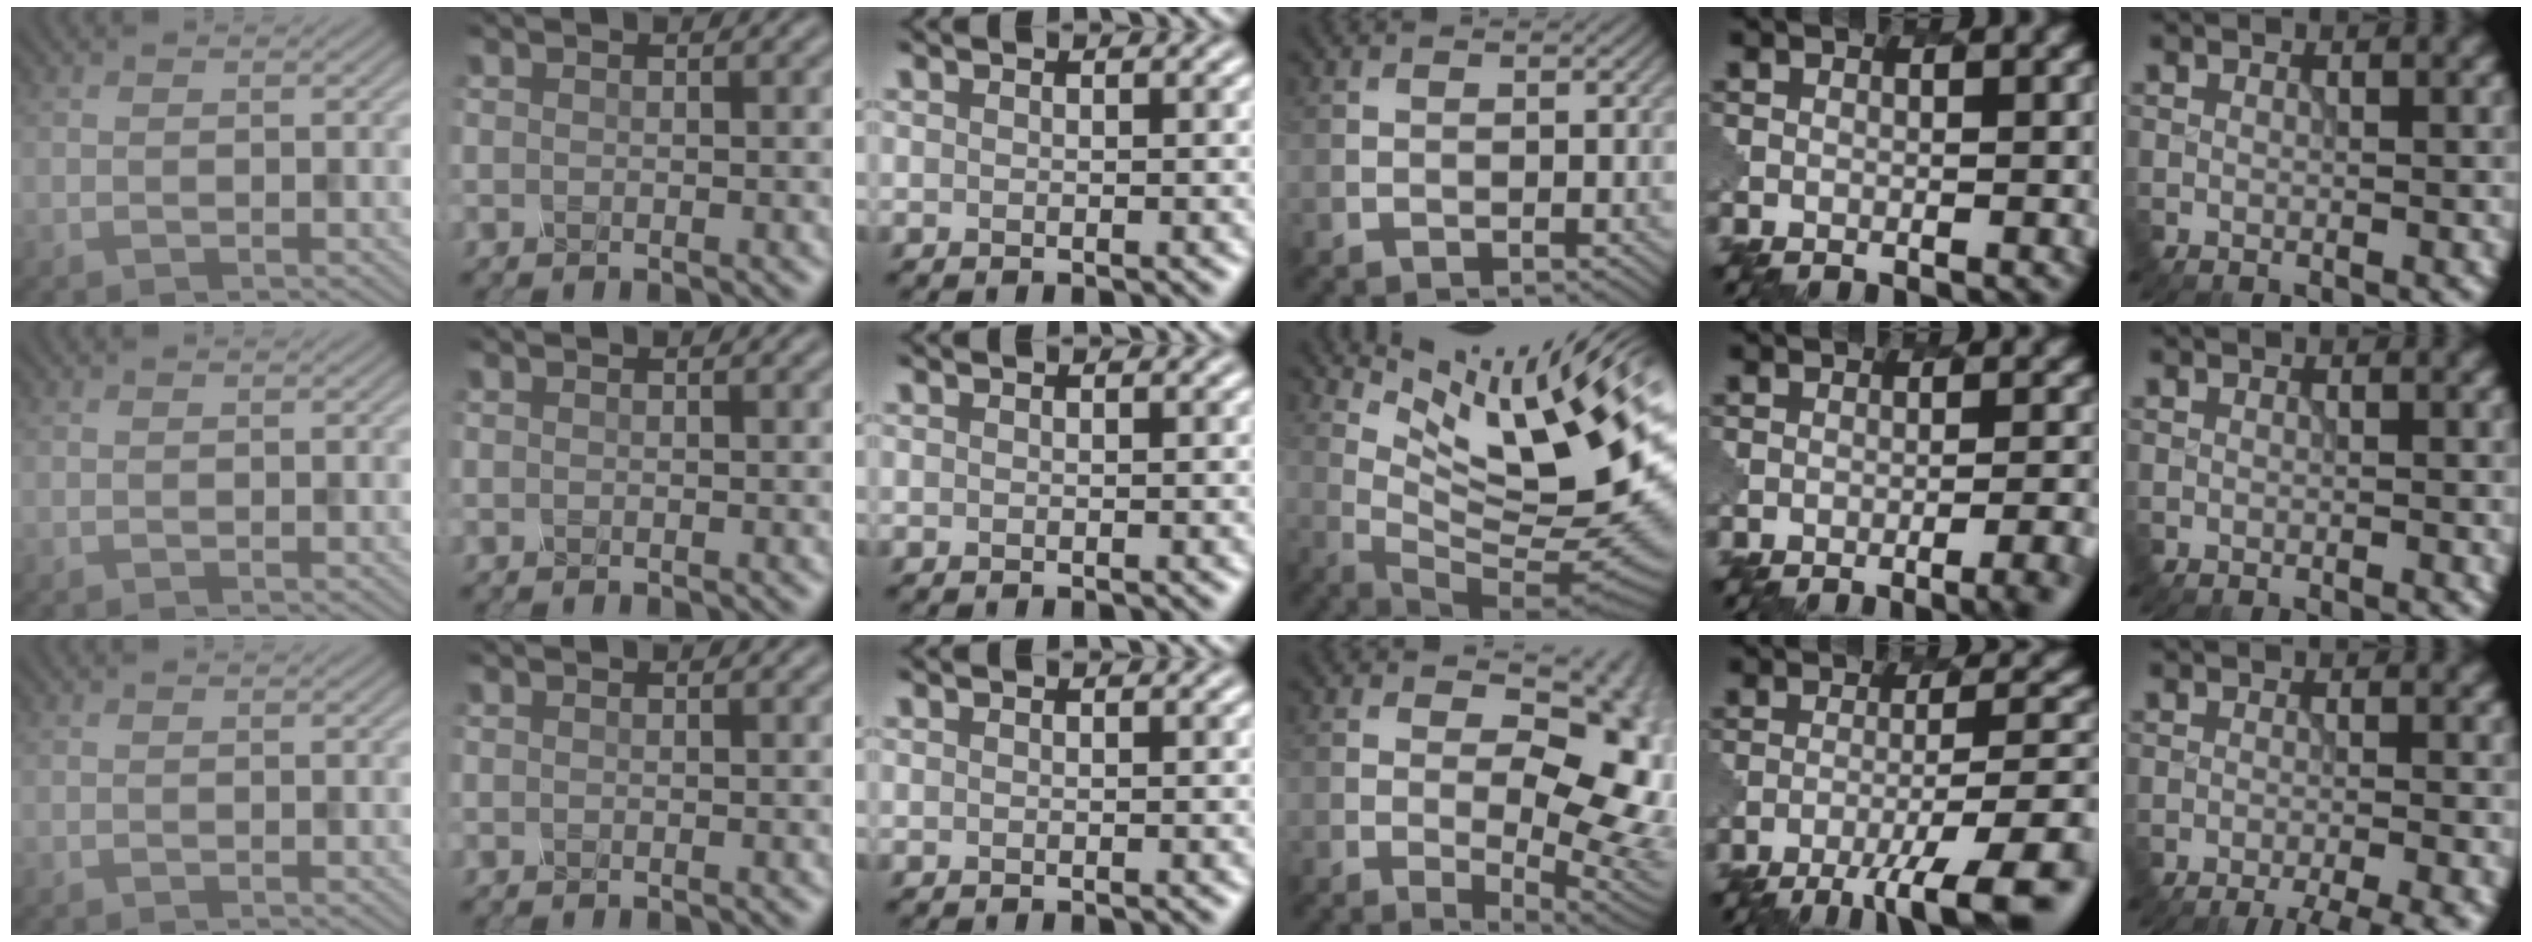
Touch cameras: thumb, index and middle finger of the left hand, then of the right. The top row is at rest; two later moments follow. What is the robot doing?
{"motion": "dispense", "object": "syringe"}